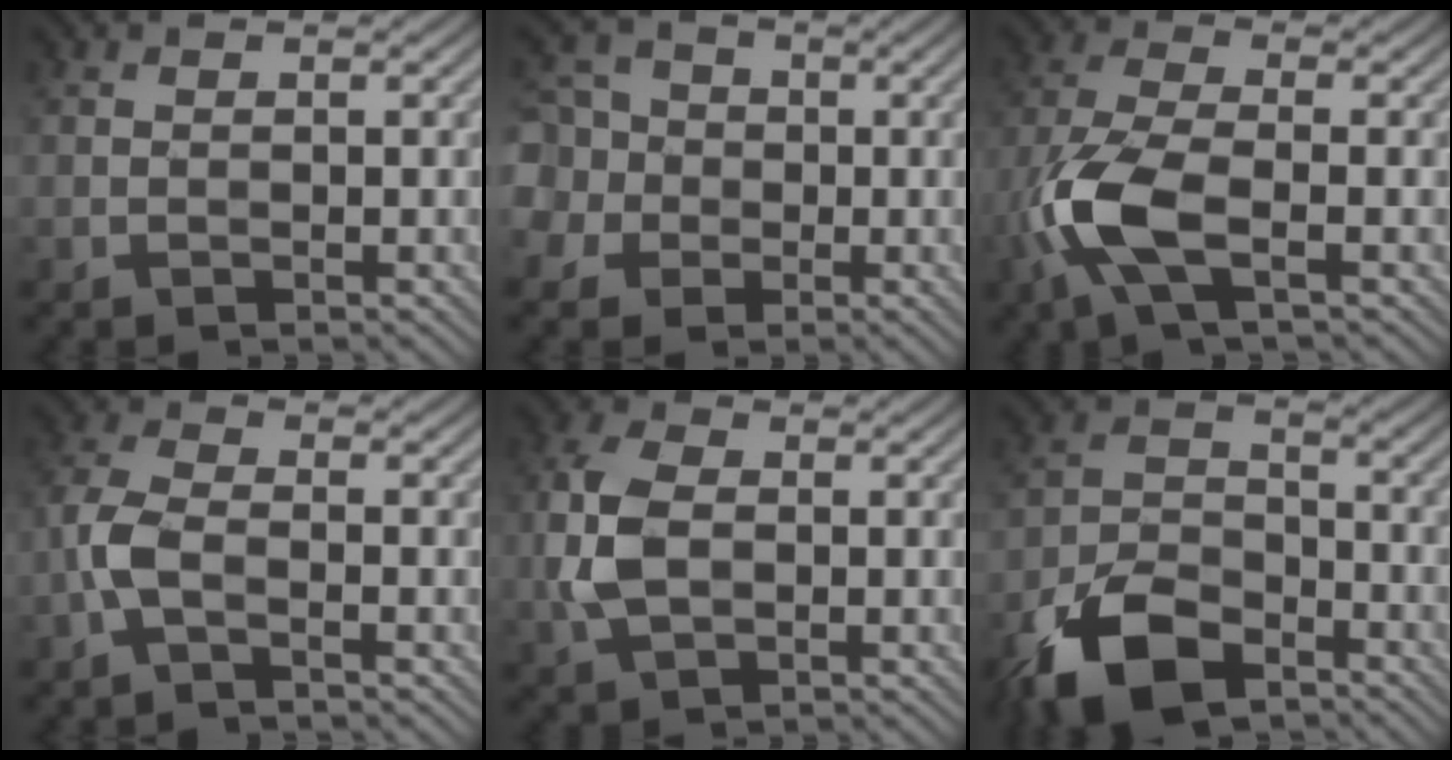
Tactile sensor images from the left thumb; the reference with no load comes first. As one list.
[{"total": 6.6, "force": [-0.1, 6.2, 2.3], "torque": [-0.076, 0.010, -0.028]}, {"total": 9.1, "force": [-3.4, 3.4, 7.7], "torque": [-0.188, -0.003, -0.082]}, {"total": 4.0, "force": [-1.6, 1.6, 3.3], "torque": [-0.090, 0.005, -0.045]}, {"total": 6.0, "force": [-0.3, 3.7, 4.7], "torque": [-0.127, 0.003, -0.013]}, {"total": 10.9, "force": [-7.4, 5.3, 6.1], "torque": [-0.125, -0.012, -0.149]}]